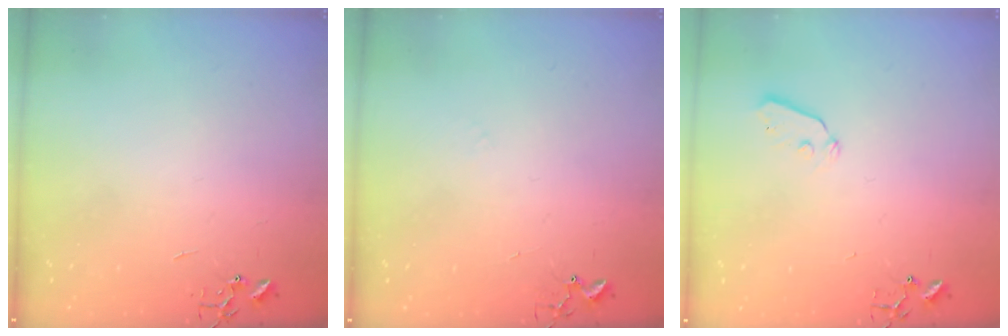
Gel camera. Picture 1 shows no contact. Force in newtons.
{"total": 4.9, "press": 4.9, "slide": 0.5}
{"total": 3.8, "press": 3.7, "slide": 0.7}